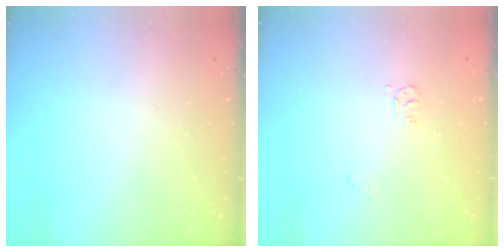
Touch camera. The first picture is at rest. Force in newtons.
{"total": 3.9, "press": 3.9, "slide": 0.6}